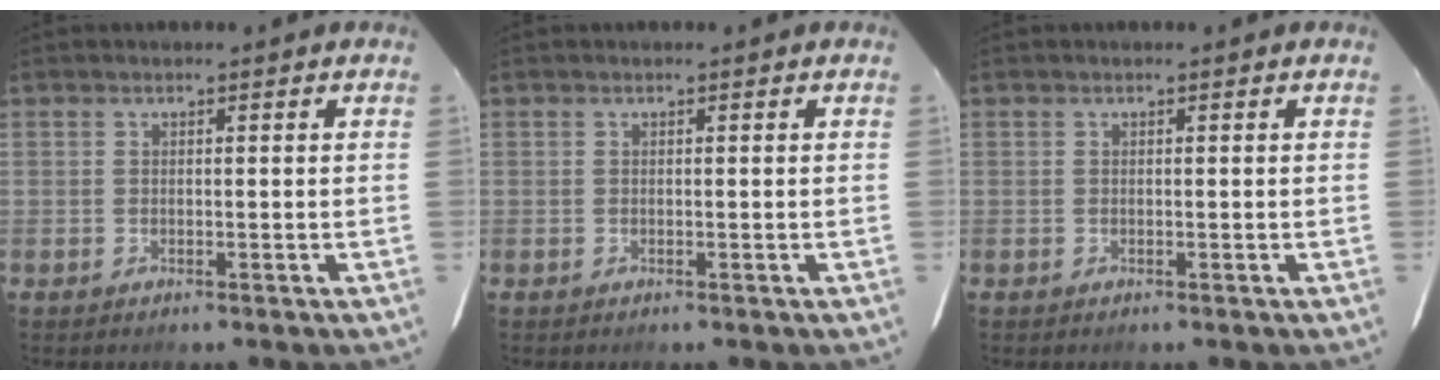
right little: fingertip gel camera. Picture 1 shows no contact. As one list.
[{"total": 0.0}, {"total": 0.0}]